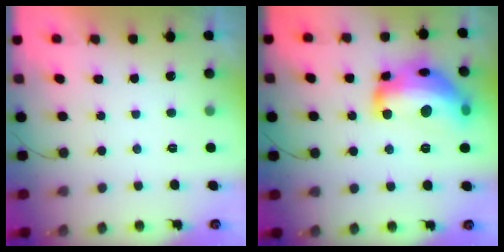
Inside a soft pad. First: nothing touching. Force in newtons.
{"total": 21.7, "press": 21.6, "slide": 1.1}